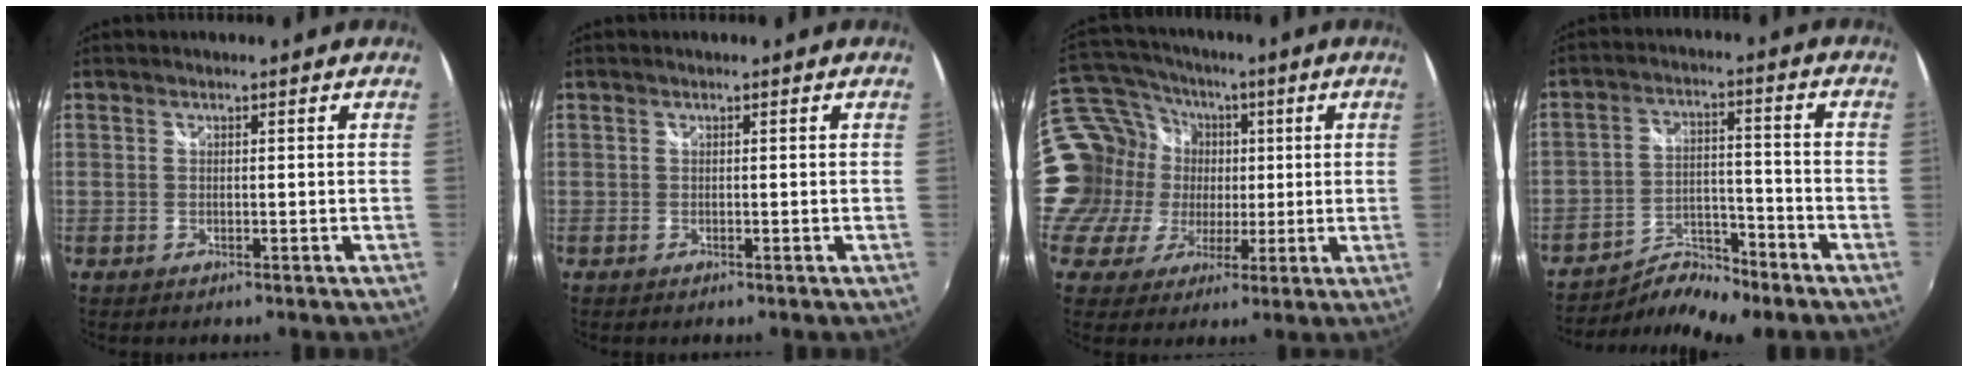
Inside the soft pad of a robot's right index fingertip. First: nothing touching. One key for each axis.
{"total": 0.0}
{"total": 18.1, "fx": -0.5, "fy": 16.1, "fz": 8.3, "tx": -0.222, "ty": 0.032, "tz": 0.001}
{"total": 7.9, "fx": -7.7, "fy": 0.3, "fz": 2.1, "tx": -0.040, "ty": 0.001, "tz": -0.135}